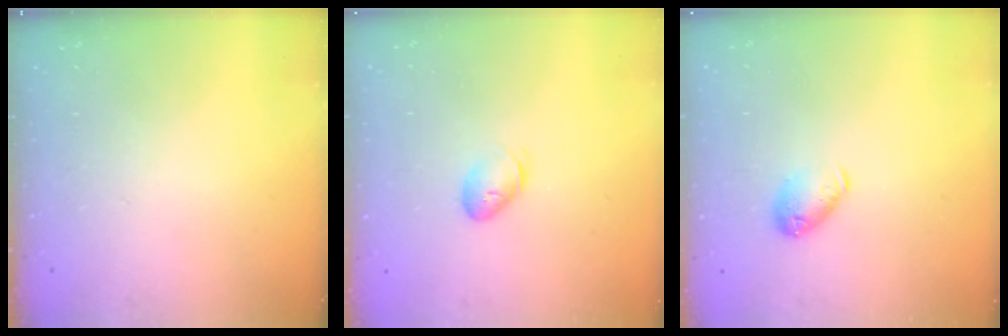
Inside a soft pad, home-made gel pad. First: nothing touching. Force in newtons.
{"total": 7.4, "press": 7.3, "slide": 1.2}
{"total": 6.4, "press": 6.4, "slide": 0.4}